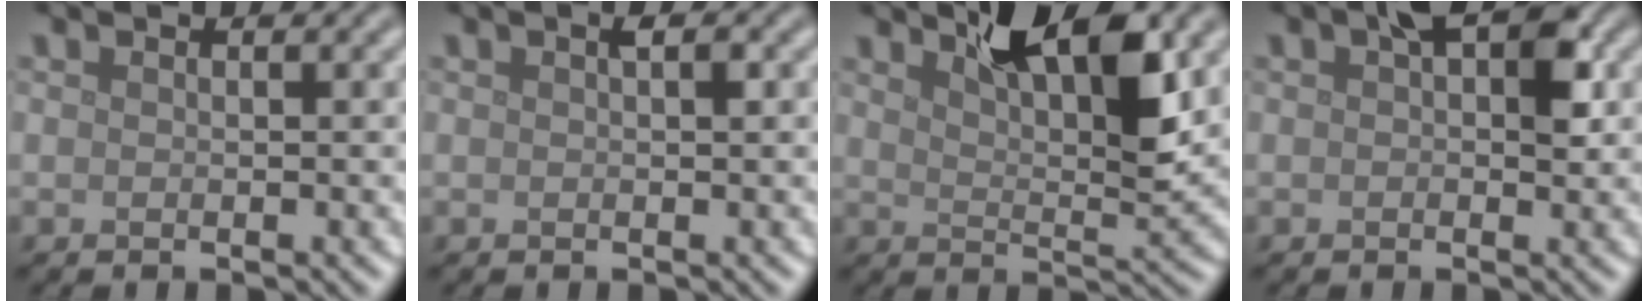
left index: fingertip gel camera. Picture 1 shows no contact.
{"total": 0.9, "force": [0.3, 0.2, 0.8], "torque": [-0.014, 0.003, 0.006]}
{"total": 7.0, "force": [4.3, 1.9, 5.3], "torque": [-0.084, -0.001, 0.070]}
{"total": 3.7, "force": [1.1, 1.8, 3.1], "torque": [-0.035, 0.011, 0.011]}